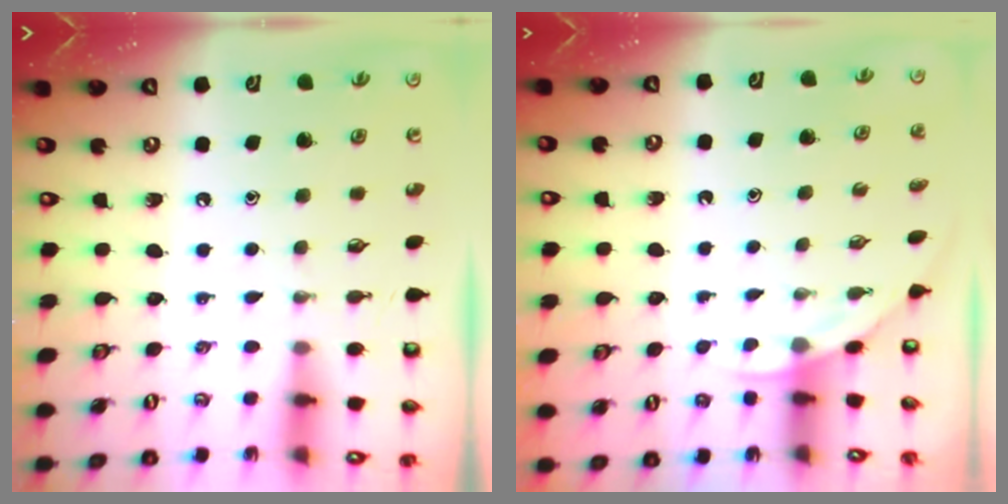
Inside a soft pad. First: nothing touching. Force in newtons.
{"total": 1.9, "press": 1.9, "slide": 0.1}